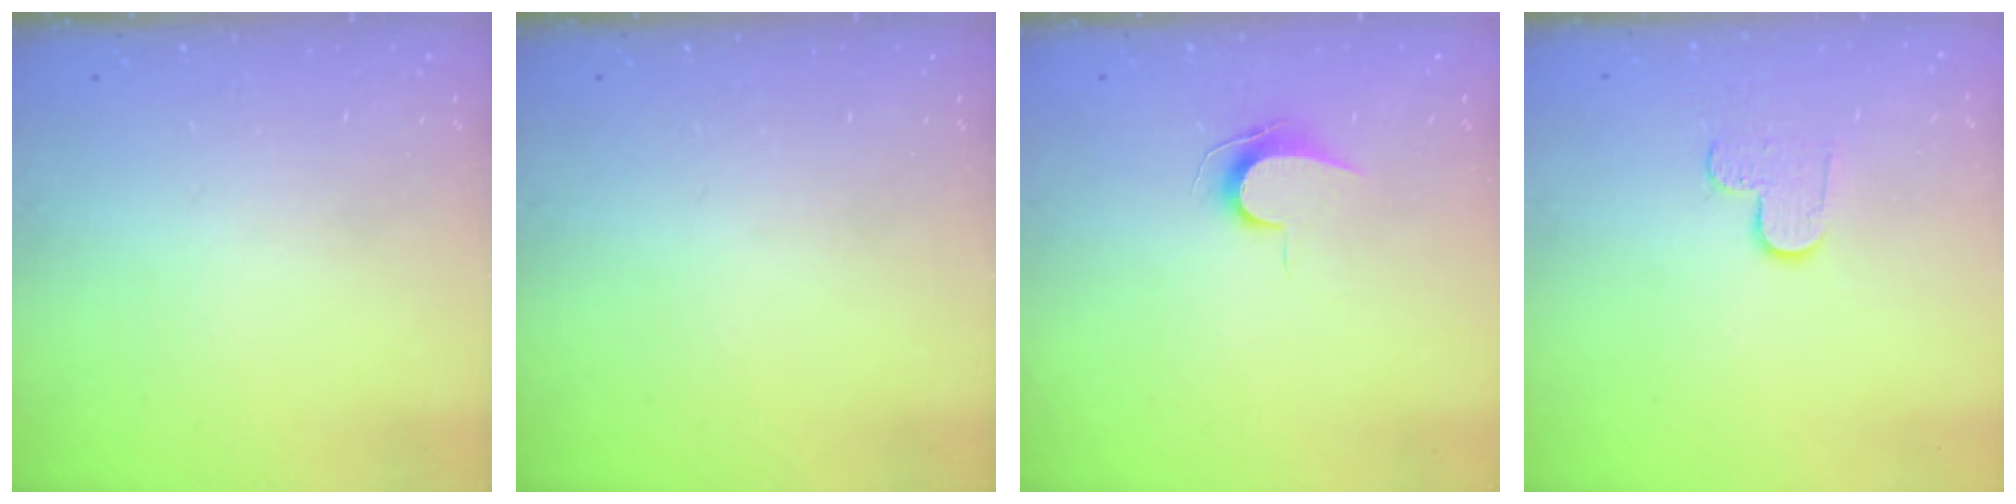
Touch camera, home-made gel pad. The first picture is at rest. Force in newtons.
{"total": 0.0}
{"total": 7.0, "press": 7.0, "slide": 0.6}
{"total": 5.9, "press": 5.8, "slide": 0.6}